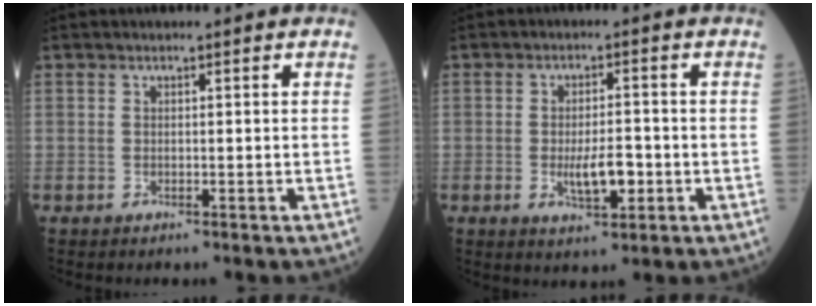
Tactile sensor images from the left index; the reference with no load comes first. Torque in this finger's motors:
{"motor_torque": [-0.07, 0.10, 0.11, 0.04]}